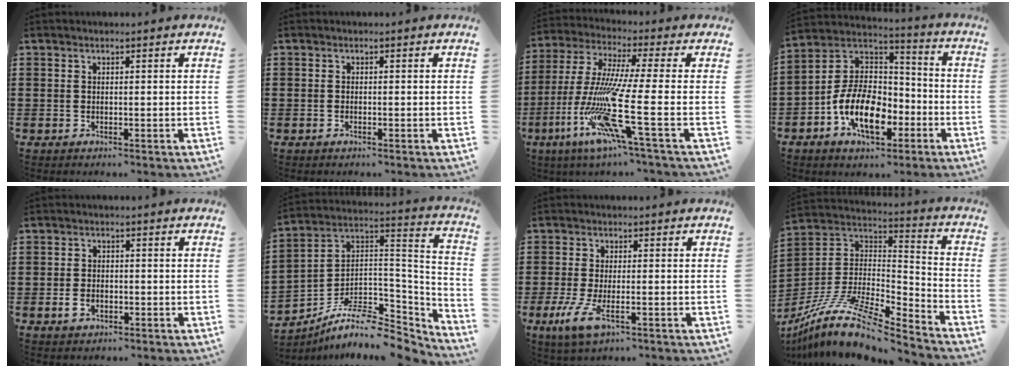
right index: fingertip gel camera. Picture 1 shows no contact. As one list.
[{"total": 0.0}, {"total": 14.0, "force": [-4.5, 1.0, 13.2], "torque": [-0.295, -0.023, -0.092]}, {"total": 12.3, "force": [-5.4, 7.2, 8.5], "torque": [-0.187, 0.011, -0.104]}, {"total": 2.1, "force": [-0.8, 1.5, 1.1], "torque": [-0.031, 0.000, -0.019]}, {"total": 9.5, "force": [-7.3, 3.3, 5.1], "torque": [-0.098, 0.005, -0.142]}, {"total": 4.9, "force": [-2.2, 1.4, 4.1], "torque": [-0.096, -0.015, -0.042]}, {"total": 13.1, "force": [-9.9, 3.3, 8.0], "torque": [-0.158, 0.018, -0.187]}]